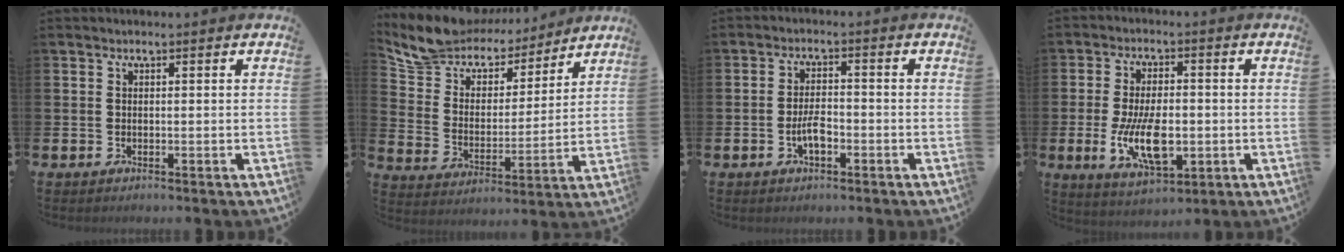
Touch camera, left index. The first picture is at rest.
{"total": 9.5, "force": [8.7, 3.8, 0.5], "torque": [-0.058, -0.071, 0.156]}
{"total": 3.3, "force": [-1.3, 1.5, 2.7], "torque": [-0.042, 0.004, -0.026]}
{"total": 9.1, "force": [-1.7, 4.5, 7.7], "torque": [-0.132, -0.013, -0.031]}